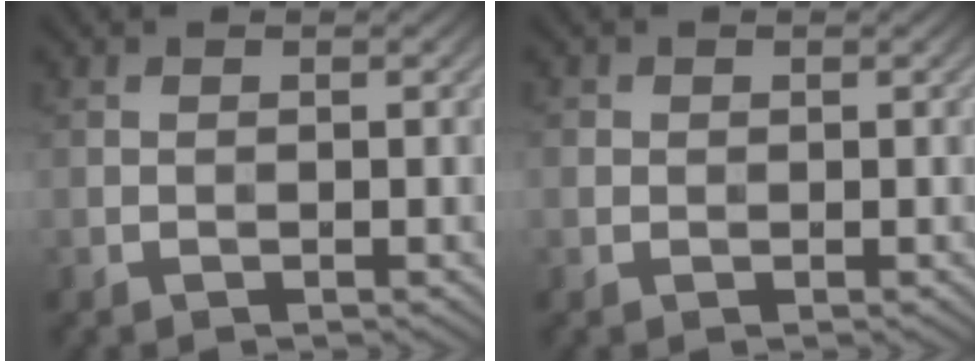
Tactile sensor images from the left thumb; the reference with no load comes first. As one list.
[{"total": 0.6, "force": [0.0, 0.6, -0.1], "torque": [0.004, -0.006, 0.000]}]